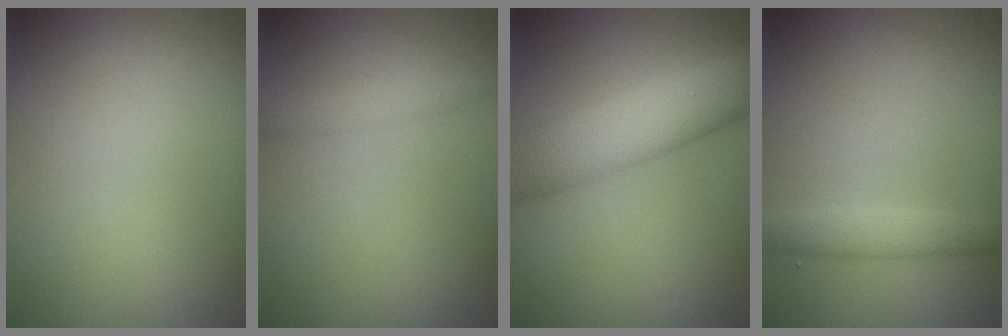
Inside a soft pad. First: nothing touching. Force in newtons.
{"total": 1.2, "press": 1.2, "slide": 0.0}
{"total": 7.4, "press": 7.4, "slide": 0.2}
{"total": 2.0, "press": 2.0, "slide": 0.2}